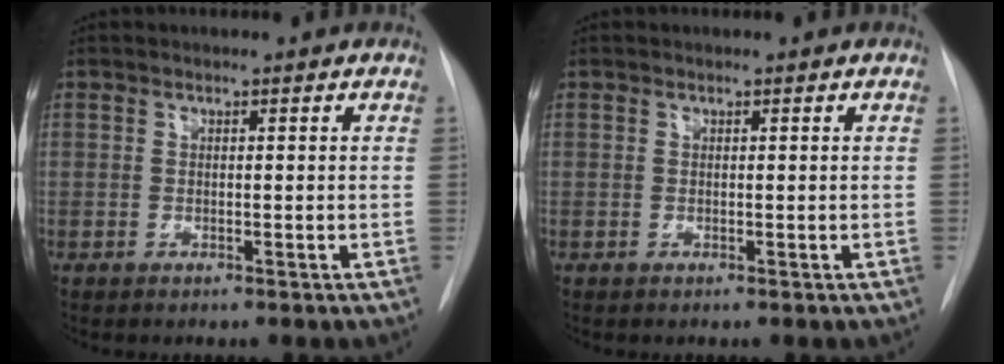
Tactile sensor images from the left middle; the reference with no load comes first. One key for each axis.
{"total": 0.0}